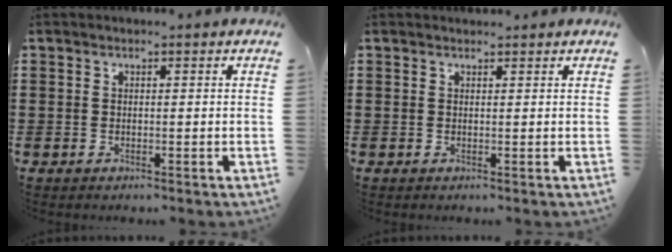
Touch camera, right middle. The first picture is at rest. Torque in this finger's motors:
{"motor_torque": [0.10, -0.04, 0.12, 0.01]}